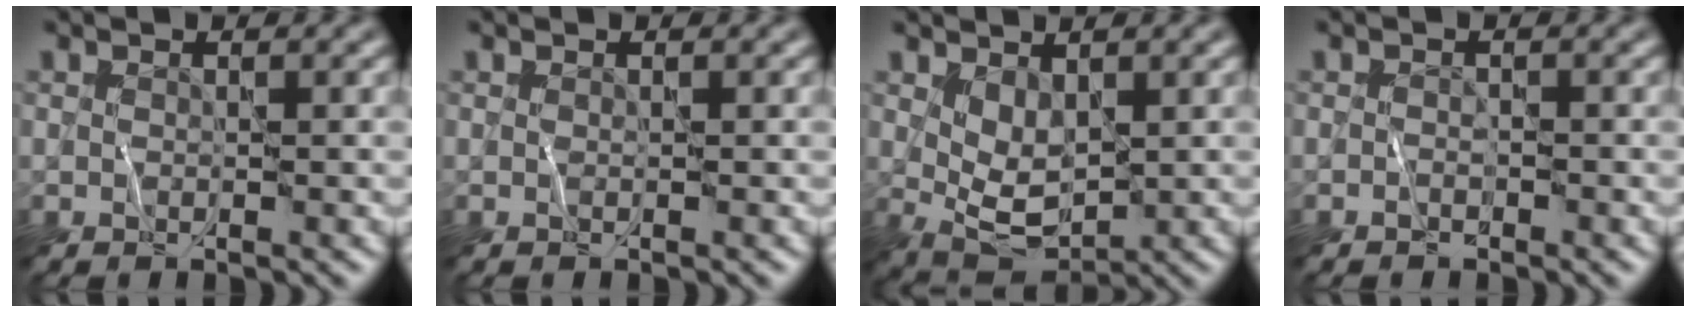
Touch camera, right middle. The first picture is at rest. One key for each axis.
{"total": 0.0}
{"total": 3.3, "fx": 1.0, "fy": 1.8, "fz": 2.6, "tx": -0.050, "ty": -0.008, "tz": 0.027}
{"total": 0.6, "fx": -0.5, "fy": 0.2, "fz": -0.2, "tx": 0.008, "ty": 0.006, "tz": -0.009}